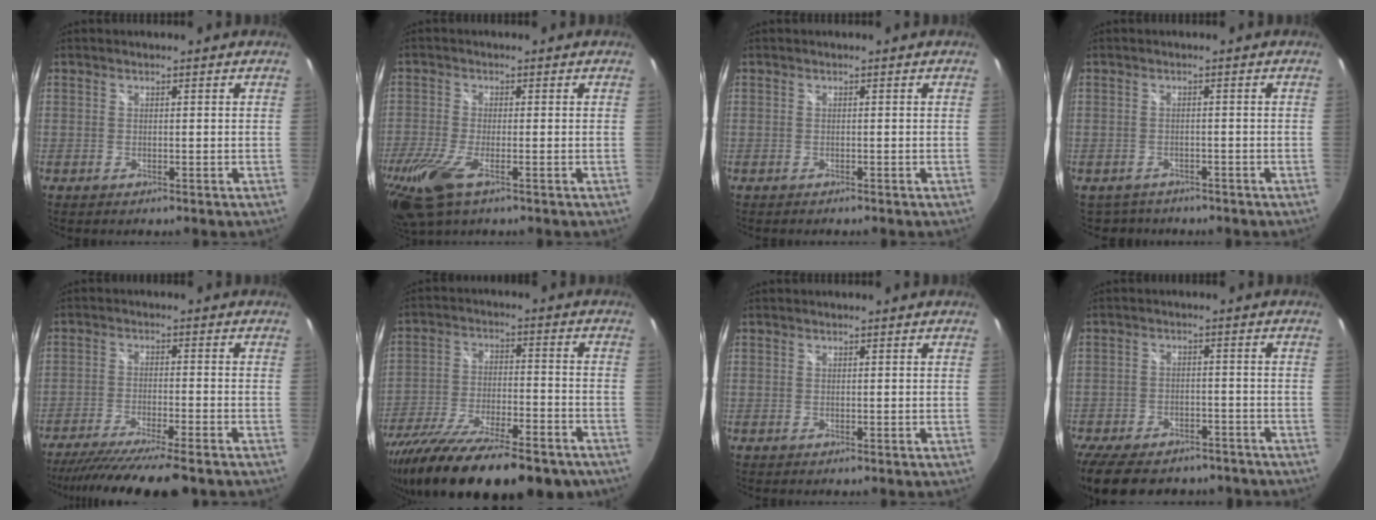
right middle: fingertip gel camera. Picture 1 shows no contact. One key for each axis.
{"total": 12.9, "fx": -7.1, "fy": 4.5, "fz": 9.8, "tx": -0.229, "ty": -0.054, "tz": -0.133}
{"total": 0.7, "fx": -0.7, "fy": 0.2, "fz": 0.2, "tx": -0.004, "ty": -0.004, "tz": -0.012}
{"total": 4.0, "fx": -3.2, "fy": 2.3, "fz": 0.2, "tx": -0.012, "ty": -0.004, "tz": -0.047}
{"total": 14.8, "fx": -12.8, "fy": 0.3, "fz": 7.5, "tx": -0.150, "ty": -0.036, "tz": -0.205}
{"total": 27.7, "fx": -20.8, "fy": 8.8, "fz": 16.1, "tx": -0.306, "ty": -0.069, "tz": -0.316}
{"total": 0.0}
{"total": 18.8, "fx": -14.4, "fy": 8.6, "fz": 8.5, "tx": -0.199, "ty": -0.019, "tz": -0.207}